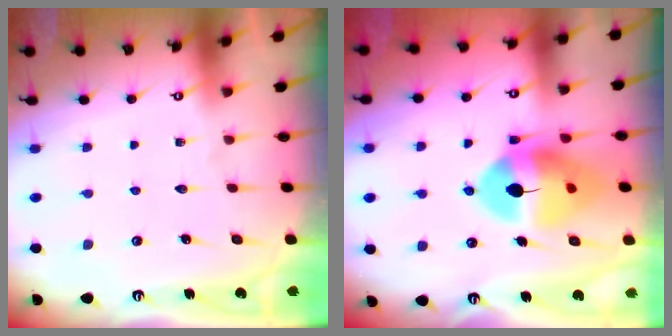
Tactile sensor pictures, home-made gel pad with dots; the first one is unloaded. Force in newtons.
{"total": 13.6, "press": 13.5, "slide": 2.1}